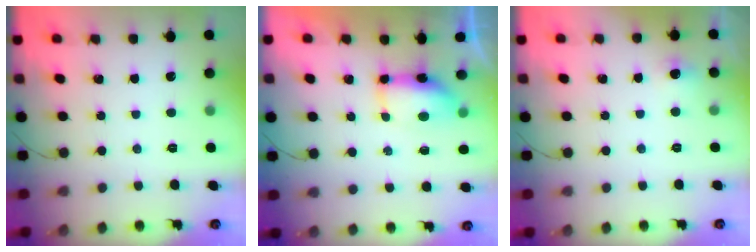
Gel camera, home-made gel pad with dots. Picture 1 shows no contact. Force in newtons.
{"total": 6.8, "press": 6.7, "slide": 0.9}
{"total": 4.3, "press": 3.9, "slide": 1.7}